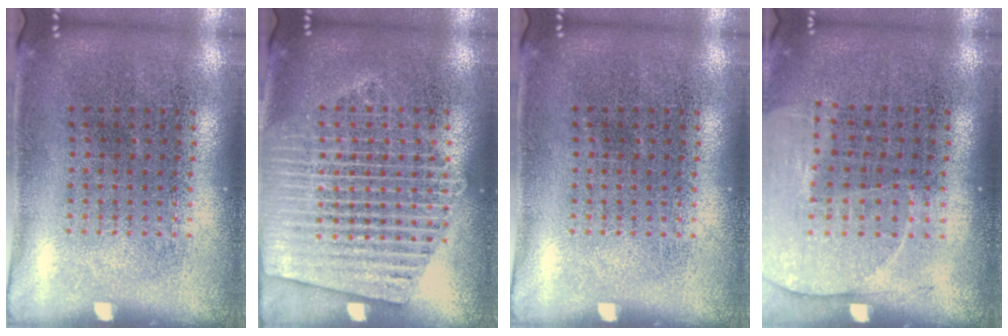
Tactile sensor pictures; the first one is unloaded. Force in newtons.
{"total": 1.9, "press": 1.9, "slide": 0.3}
{"total": 0.0}
{"total": 1.3, "press": 1.3, "slide": 0.4}